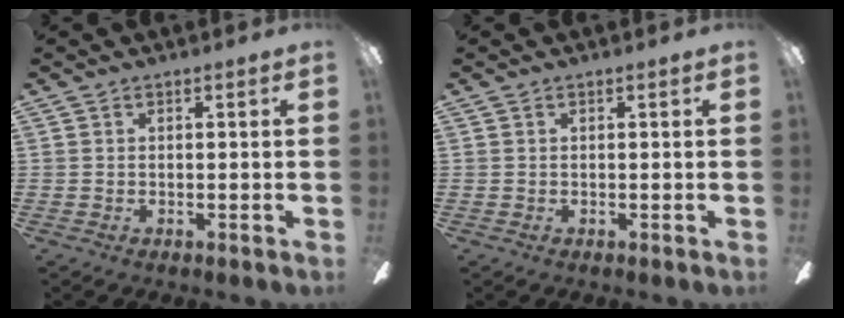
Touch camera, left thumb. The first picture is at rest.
{"total": 0.0}